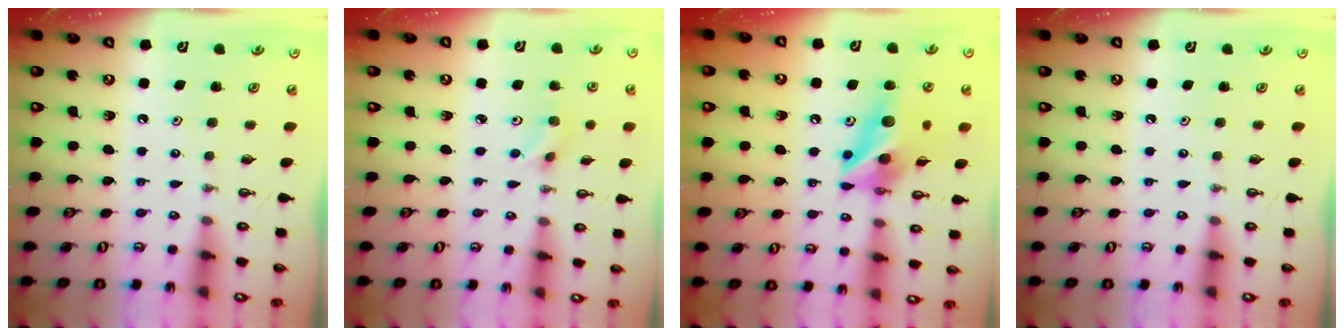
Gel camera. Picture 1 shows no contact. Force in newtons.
{"total": 3.5, "press": 3.4, "slide": 0.8}
{"total": 12.8, "press": 12.8, "slide": 1.3}
{"total": 0.0}